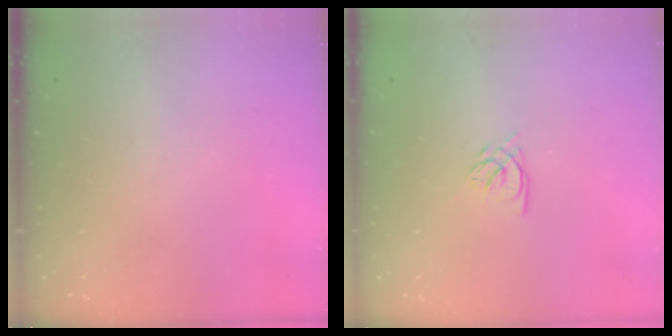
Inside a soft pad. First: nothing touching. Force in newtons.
{"total": 3.3, "press": 3.3, "slide": 0.3}